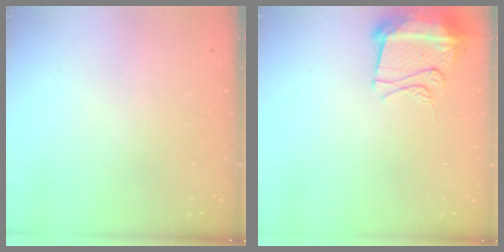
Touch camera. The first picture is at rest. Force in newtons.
{"total": 10.8, "press": 10.7, "slide": 1.1}